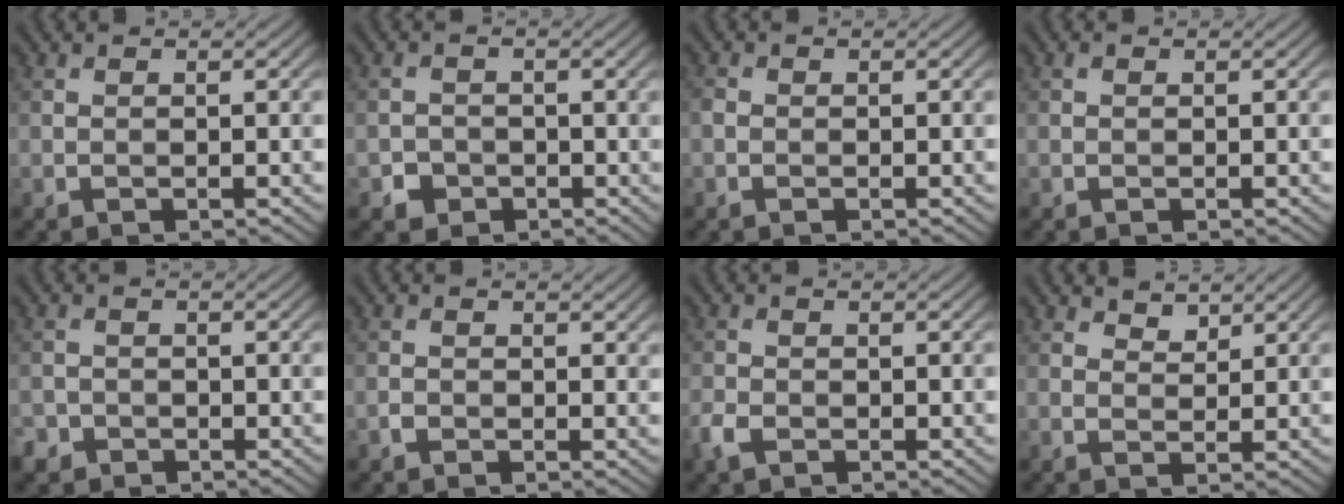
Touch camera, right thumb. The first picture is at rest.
{"total": 2.3, "force": [-1.0, 2.0, 0.5], "torque": [-0.002, 0.000, -0.023]}
{"total": 0.9, "force": [-0.4, 0.7, 0.4], "torque": [-0.008, 0.000, -0.013]}
{"total": 0.0}
{"total": 2.4, "force": [-1.6, 1.7, 0.4], "torque": [-0.011, -0.005, -0.040]}
{"total": 1.2, "force": [-0.4, 1.0, 0.5], "torque": [-0.010, -0.003, -0.014]}
{"total": 2.3, "force": [-1.3, 1.5, 1.2], "torque": [-0.032, -0.004, -0.036]}
{"total": 2.0, "force": [1.7, 0.8, 0.7], "torque": [-0.015, -0.001, 0.032]}